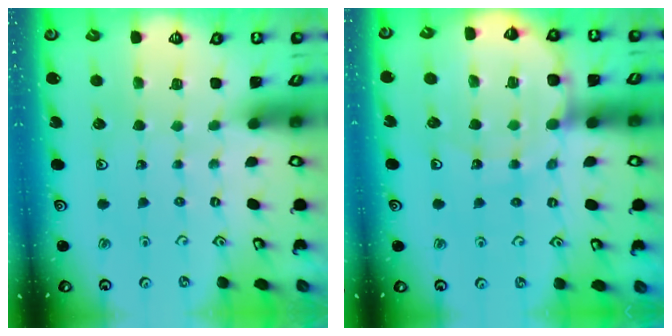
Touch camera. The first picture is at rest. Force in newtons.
{"total": 12.2, "press": 11.8, "slide": 2.9}